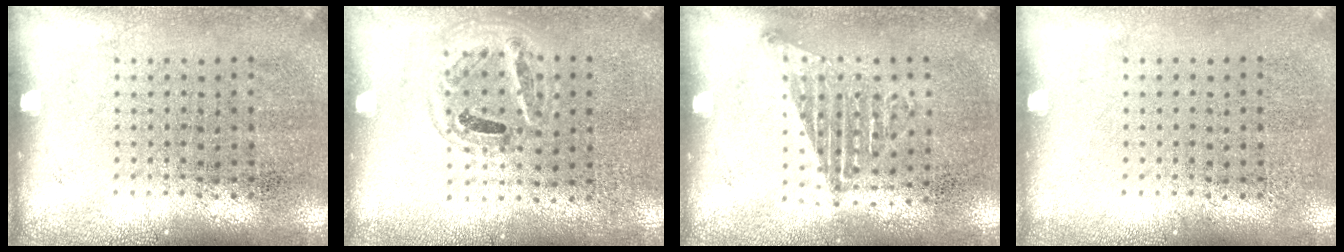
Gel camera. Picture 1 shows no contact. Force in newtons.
{"total": 0.9, "press": 0.9, "slide": 0.3}
{"total": 1.1, "press": 1.0, "slide": 0.4}
{"total": 0.0}